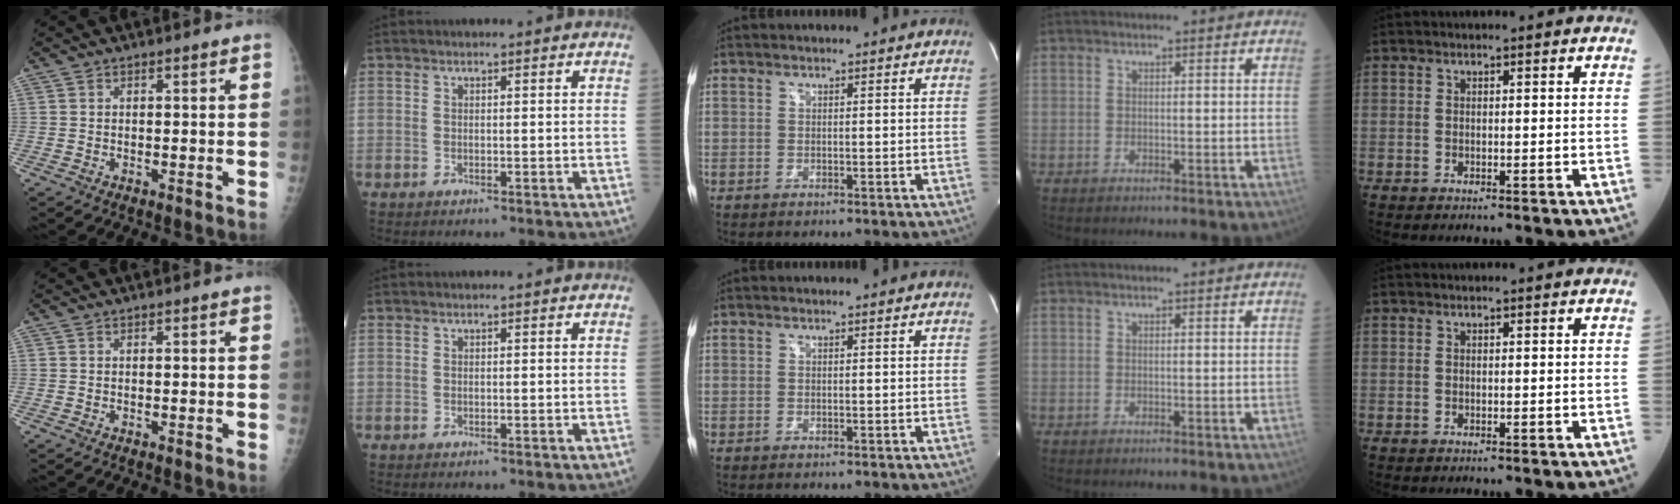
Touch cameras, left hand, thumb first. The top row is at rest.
{}